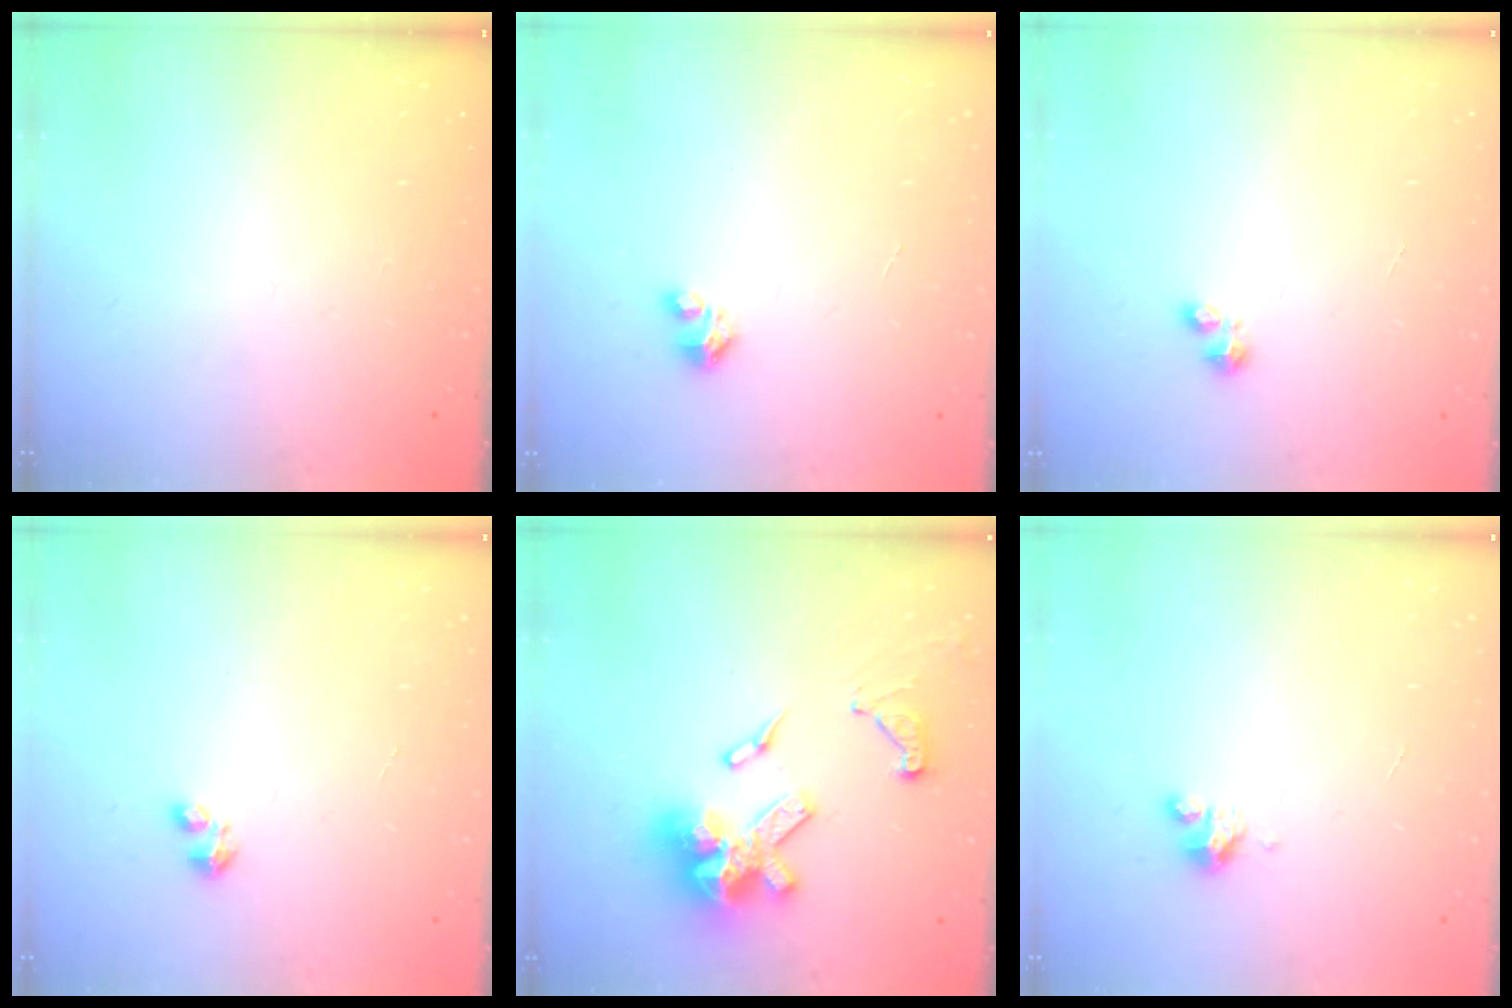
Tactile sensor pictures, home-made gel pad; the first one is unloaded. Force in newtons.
{"total": 1.6, "press": 1.6, "slide": 0.1}
{"total": 1.9, "press": 1.8, "slide": 0.2}
{"total": 1.8, "press": 1.8, "slide": 0.4}
{"total": 17.8, "press": 17.7, "slide": 1.7}
{"total": 2.8, "press": 2.8, "slide": 0.2}